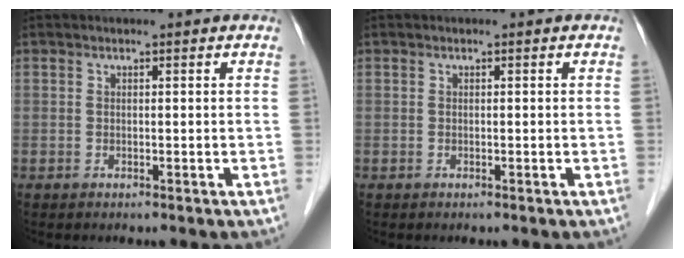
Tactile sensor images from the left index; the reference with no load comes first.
{"total": 0.0}